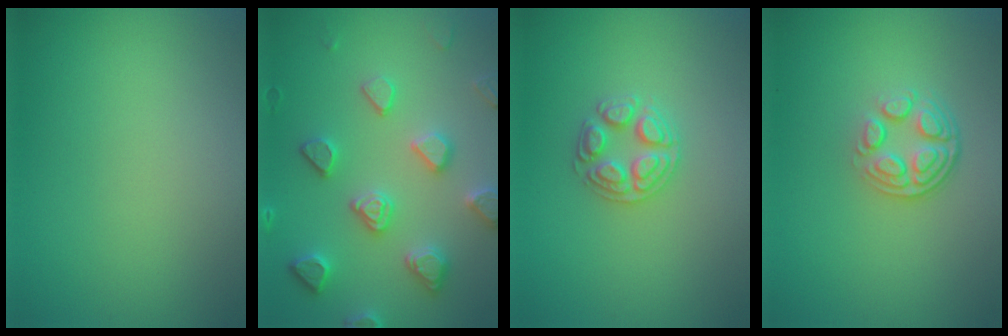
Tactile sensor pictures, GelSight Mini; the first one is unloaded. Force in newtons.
{"total": 4.7, "press": 4.4, "slide": 1.5}
{"total": 2.5, "press": 2.5, "slide": 0.4}
{"total": 4.0, "press": 2.8, "slide": 2.9}